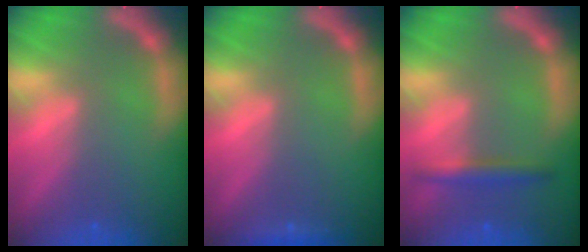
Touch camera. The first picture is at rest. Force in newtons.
{"total": 0.9}
{"total": 2.4}